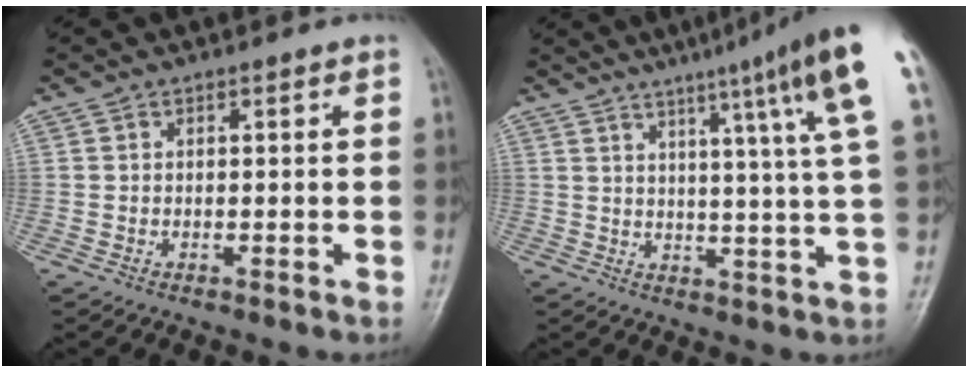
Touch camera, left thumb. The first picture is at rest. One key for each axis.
{"total": 16.3, "fx": 8.5, "fy": 0.0, "fz": 13.9, "tx": -0.188, "ty": -0.027, "tz": 0.097}